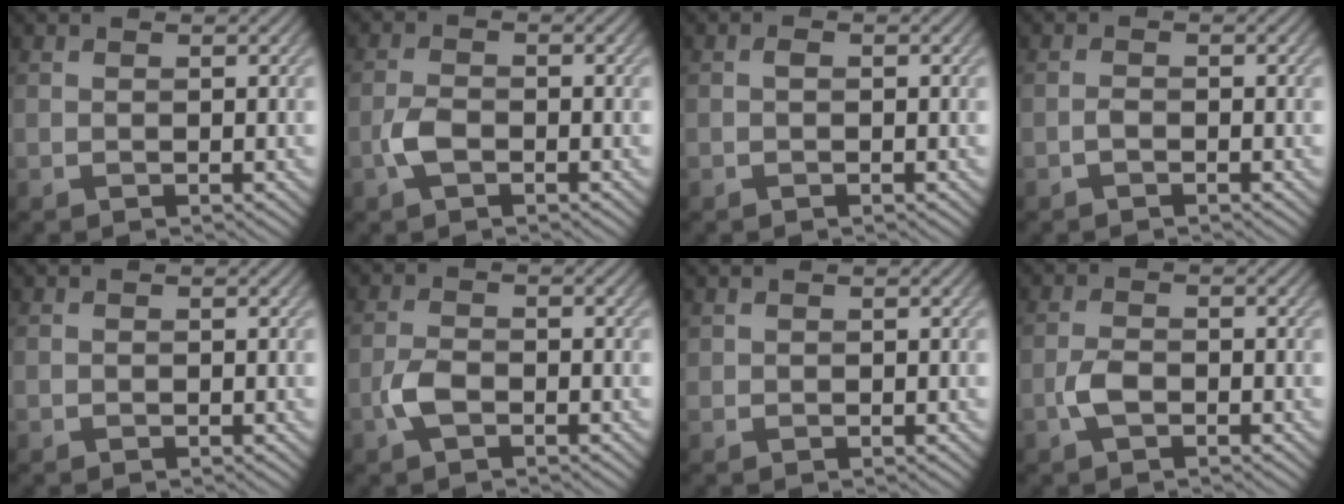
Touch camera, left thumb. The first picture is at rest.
{"total": 2.9, "force": [-1.3, 1.5, 2.1], "torque": [-0.048, 0.000, -0.033]}
{"total": 0.7, "force": [-0.2, 0.4, 0.5], "torque": [-0.010, 0.003, -0.003]}
{"total": 1.0, "force": [-0.7, 0.4, 0.6], "torque": [-0.011, 0.002, -0.014]}
{"total": 0.0}
{"total": 3.1, "force": [-1.5, 1.5, 2.3], "torque": [-0.054, 0.000, -0.037]}
{"total": 0.7, "force": [0.6, 0.3, 0.1], "torque": [-0.004, 0.000, 0.015]}
{"total": 2.6, "force": [-1.2, 1.3, 1.9], "torque": [-0.042, 0.001, -0.028]}